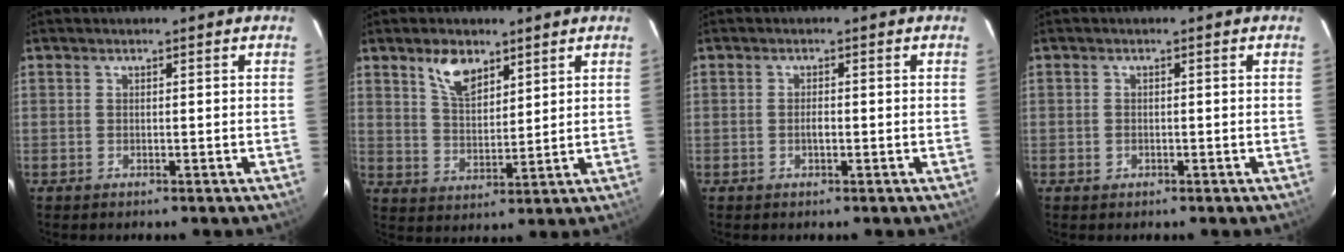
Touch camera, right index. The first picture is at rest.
{"total": 7.1, "force": [4.6, 3.5, 4.2], "torque": [-0.072, 0.006, 0.089]}
{"total": 1.3, "force": [-0.4, 0.6, 1.1], "torque": [-0.020, 0.000, -0.007]}
{"total": 1.1, "force": [-0.5, 1.0, 0.2], "torque": [-0.001, 0.002, -0.004]}